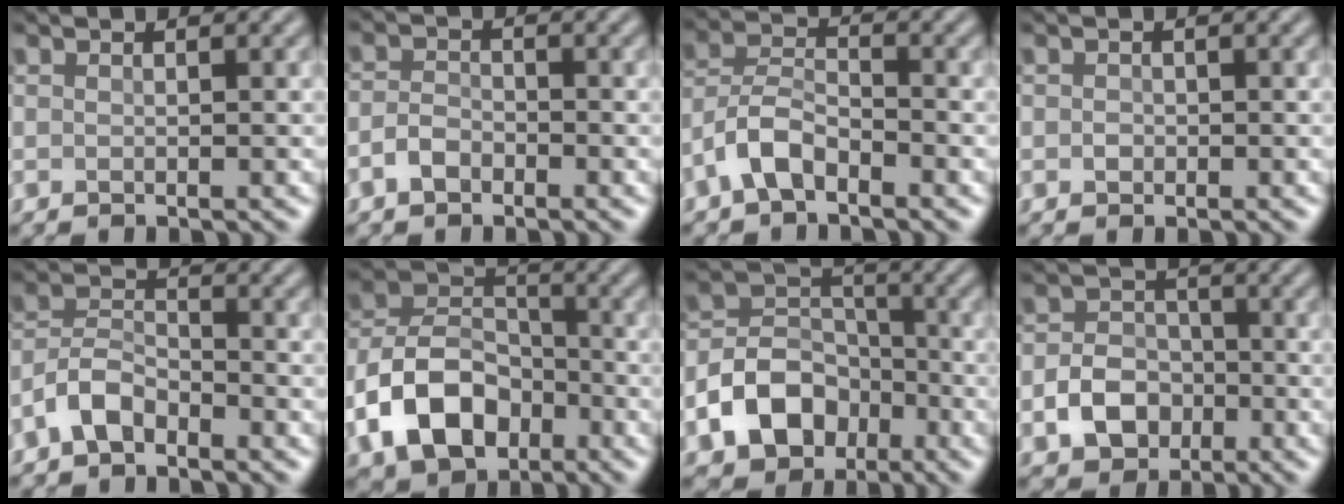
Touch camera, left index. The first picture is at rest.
{"total": 2.1, "force": [-1.3, 1.3, 1.1], "torque": [-0.021, 0.003, -0.031]}
{"total": 4.1, "force": [-2.6, 1.9, 2.5], "torque": [-0.046, 0.011, -0.062]}
{"total": 0.7, "force": [-0.1, 0.6, 0.3], "torque": [-0.003, -0.003, -0.004]}
{"total": 3.9, "force": [-2.5, 2.1, 2.1], "torque": [-0.040, 0.008, -0.060]}
{"total": 9.0, "force": [-3.9, 6.2, 5.2], "torque": [-0.098, 0.005, -0.090]}
{"total": 7.6, "force": [-3.5, 5.5, 3.8], "torque": [-0.066, 0.001, -0.073]}
{"total": 4.3, "force": [-1.6, 3.4, 2.1], "torque": [-0.031, 0.001, -0.032]}